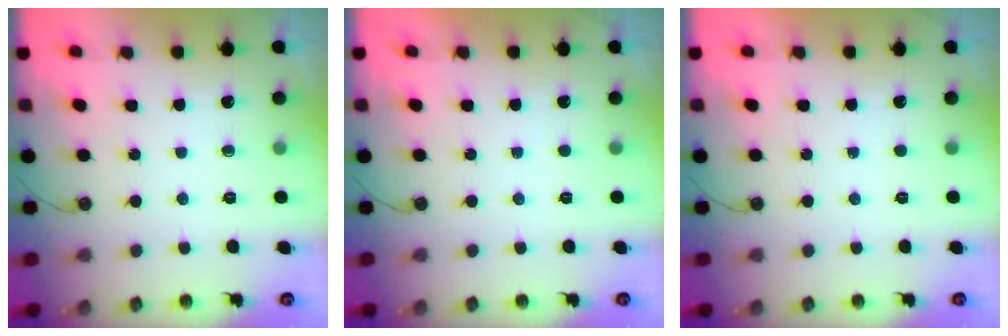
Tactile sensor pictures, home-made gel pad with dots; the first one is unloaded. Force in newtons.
{"total": 0.0}
{"total": 0.0}